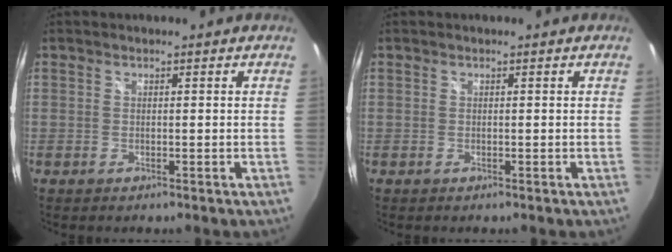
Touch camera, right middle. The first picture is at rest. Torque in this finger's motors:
{"motor_torque": [0.00, 0.00, 0.00, -0.01]}